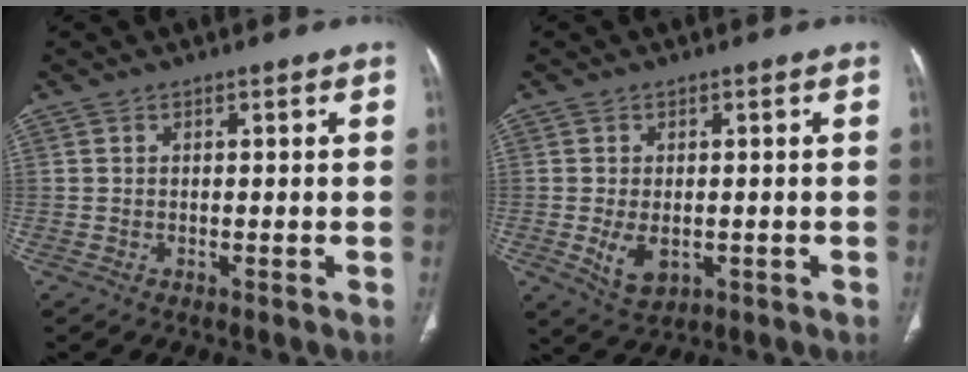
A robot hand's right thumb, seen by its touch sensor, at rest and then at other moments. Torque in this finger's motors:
{"motor_torque": [-0.05, 0.19, 0.30, 0.45, 0.14]}